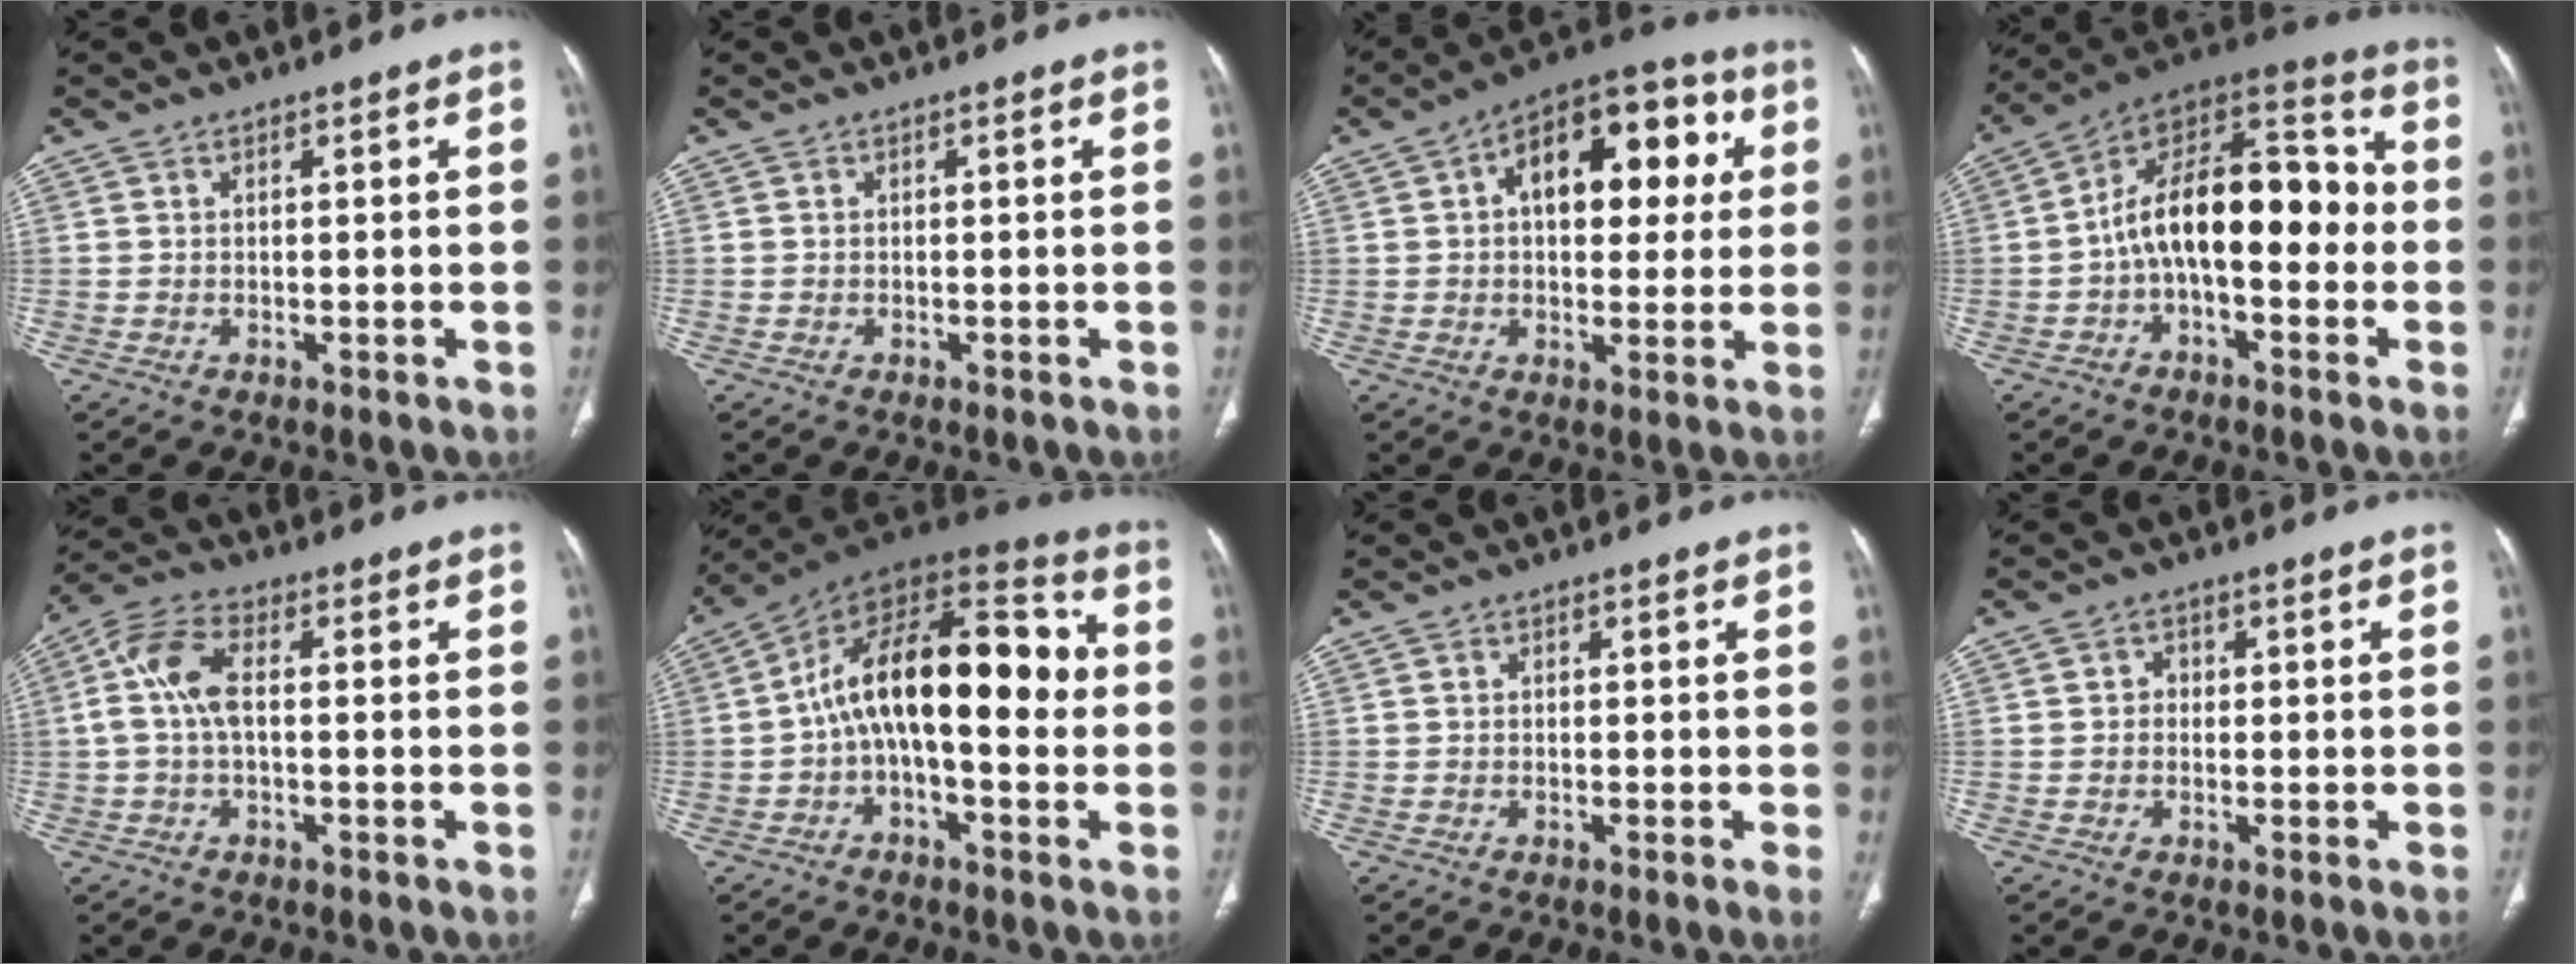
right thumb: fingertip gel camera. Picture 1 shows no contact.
{"total": 0.0}
{"total": 18.1, "force": [4.4, 10.3, 14.2], "torque": [-0.151, 0.027, 0.055]}
{"total": 20.1, "force": [-1.7, 10.2, 17.2], "torque": [-0.245, 0.060, -0.036]}
{"total": 8.1, "force": [0.4, 3.8, 7.2], "torque": [-0.163, 0.024, 0.003]}
{"total": 21.6, "force": [0.0, 10.0, 19.2], "torque": [-0.274, 0.051, -0.010]}
{"total": 0.7, "force": [-0.2, 0.0, 0.6], "torque": [-0.010, 0.000, -0.007]}
{"total": 1.7, "force": [-0.1, 1.6, 0.7], "torque": [0.002, 0.006, -0.006]}